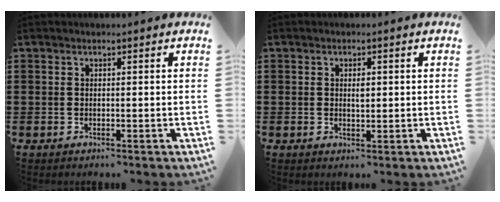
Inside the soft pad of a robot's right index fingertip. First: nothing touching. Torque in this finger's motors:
{"motor_torque": [2.14, 0.00, 0.04, 0.01]}